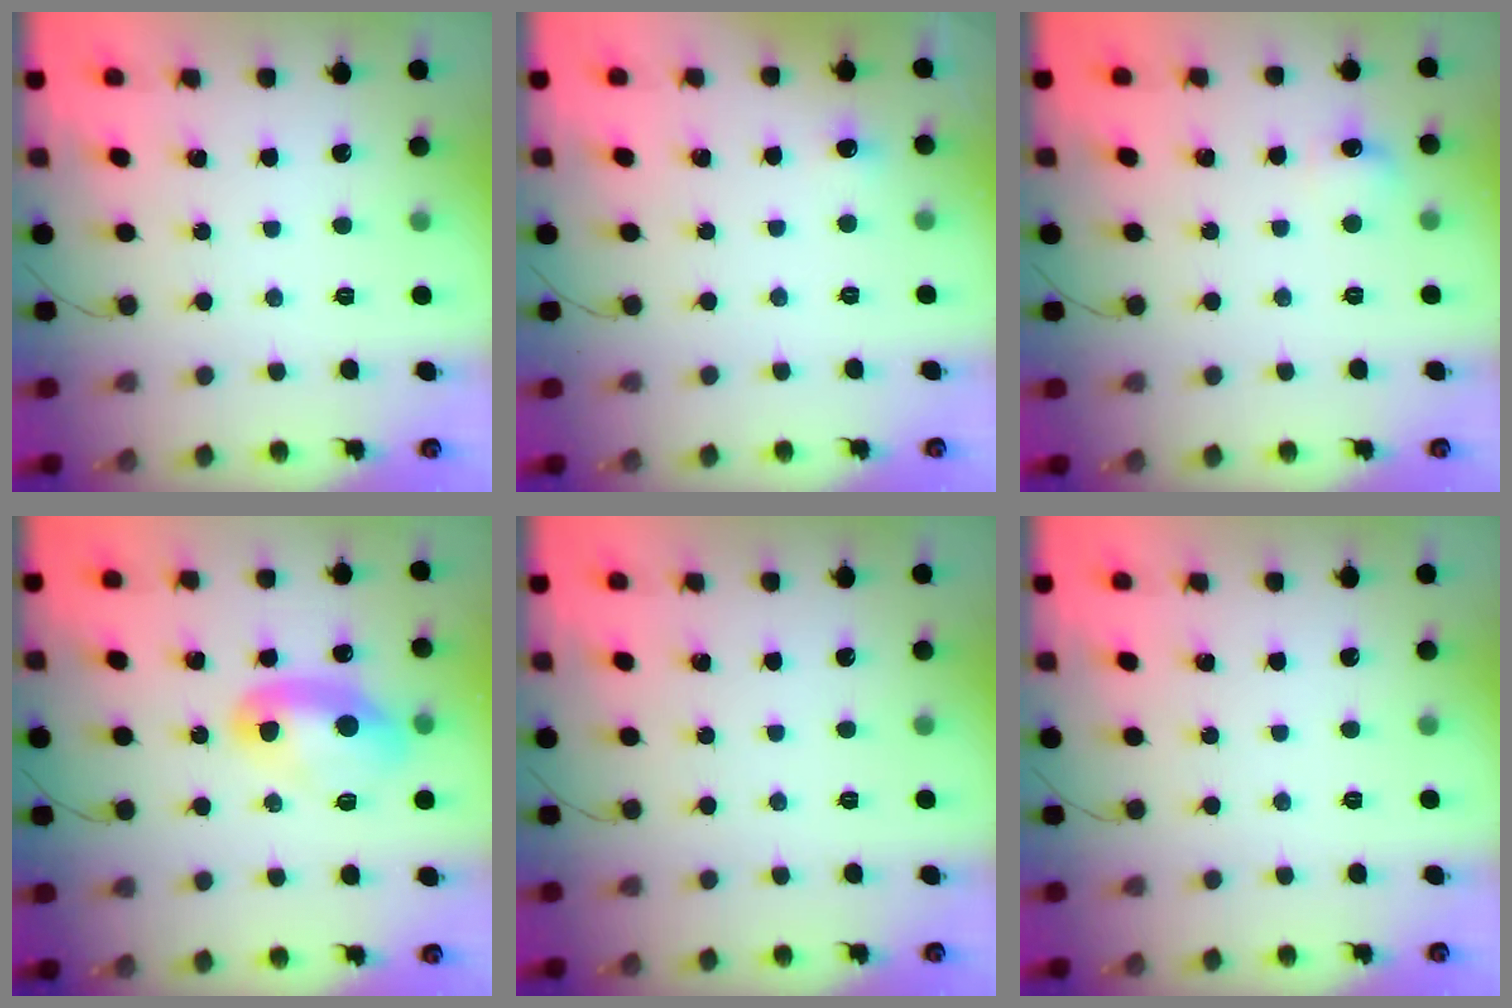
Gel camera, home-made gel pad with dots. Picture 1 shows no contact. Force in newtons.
{"total": 3.5, "press": 3.2, "slide": 1.5}
{"total": 6.6, "press": 6.3, "slide": 1.7}
{"total": 10.2, "press": 10.2, "slide": 0.9}
{"total": 0.0}
{"total": 0.0}